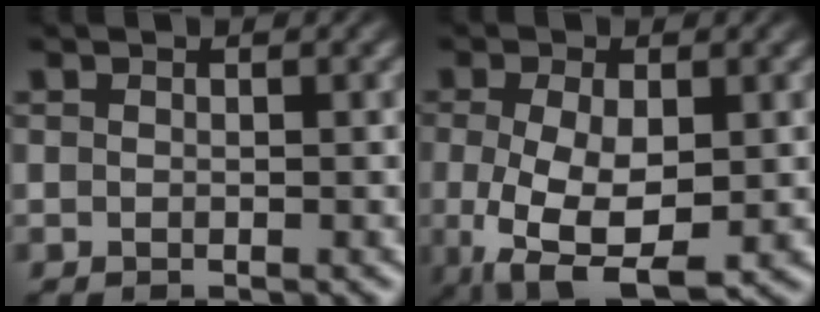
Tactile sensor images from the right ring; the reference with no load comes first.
{"total": 9.6, "force": [-3.5, 5.9, 6.7], "torque": [-0.157, -0.062, -0.028]}